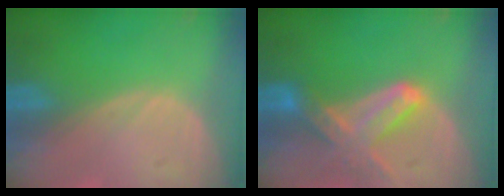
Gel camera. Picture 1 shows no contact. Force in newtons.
{"total": 7.4, "press": 6.7, "slide": 3.2}